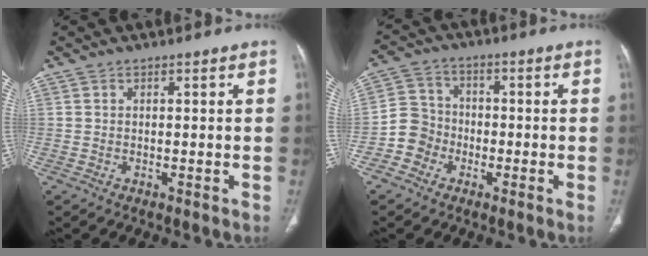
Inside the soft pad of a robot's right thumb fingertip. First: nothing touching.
{"total": 6.4, "force": [-2.5, 5.8, 0.9], "torque": [0.008, 0.024, -0.057]}